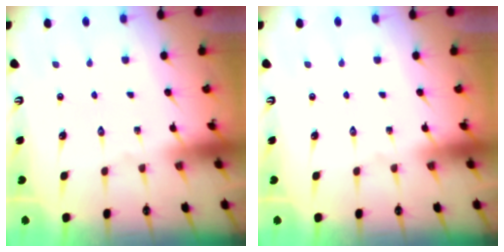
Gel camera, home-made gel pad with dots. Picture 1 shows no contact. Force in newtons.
{"total": 0.0}